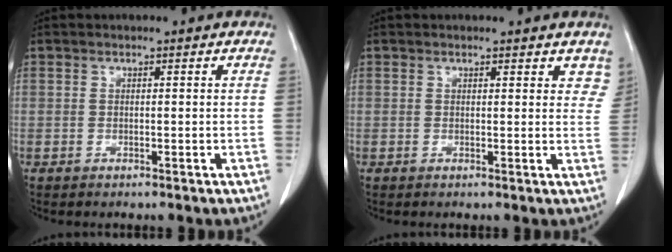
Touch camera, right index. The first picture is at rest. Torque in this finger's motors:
{"motor_torque": [-0.05, -0.11, -0.06, -0.01]}